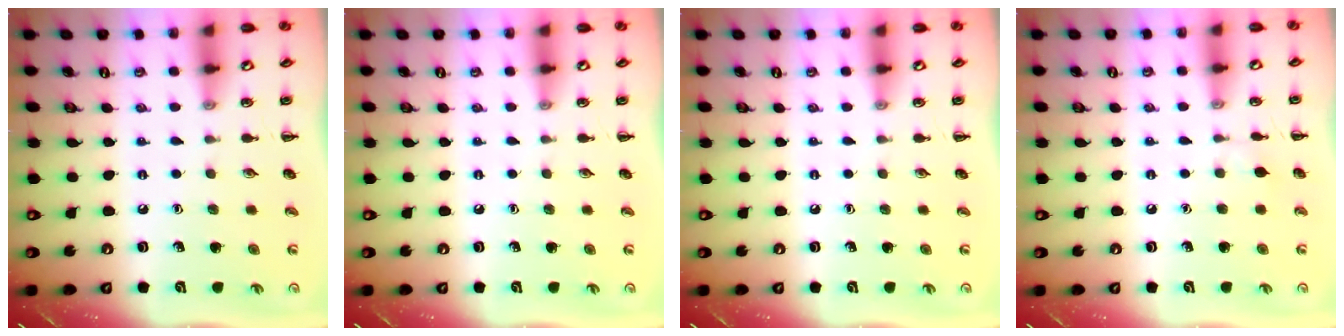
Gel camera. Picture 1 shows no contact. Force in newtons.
{"total": 0.0}
{"total": 0.0}
{"total": 3.9, "press": 3.6, "slide": 1.4}